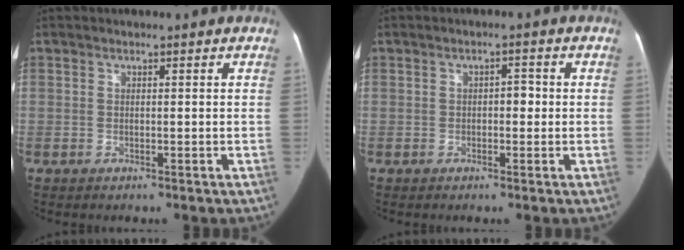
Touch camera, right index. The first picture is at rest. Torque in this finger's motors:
{"motor_torque": [0.31, 0.03, 0.00, 0.04]}